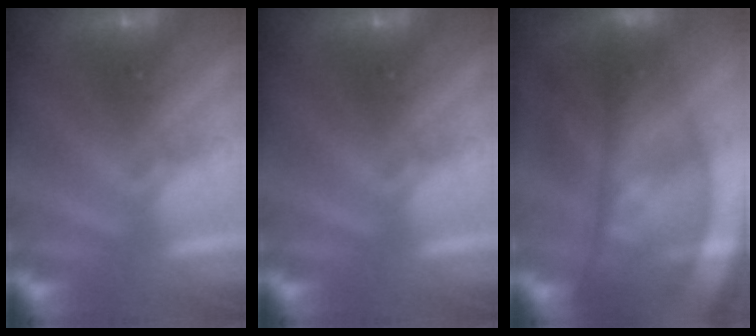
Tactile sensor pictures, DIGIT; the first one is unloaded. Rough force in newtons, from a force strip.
{"total": 0.0}
{"total": 9.2}